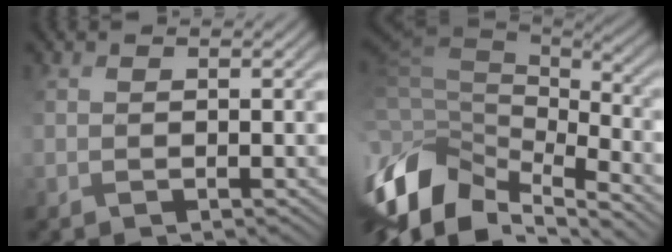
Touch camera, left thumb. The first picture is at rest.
{"total": 13.4, "force": [-5.7, 7.7, 9.3], "torque": [-0.237, -0.021, -0.080]}